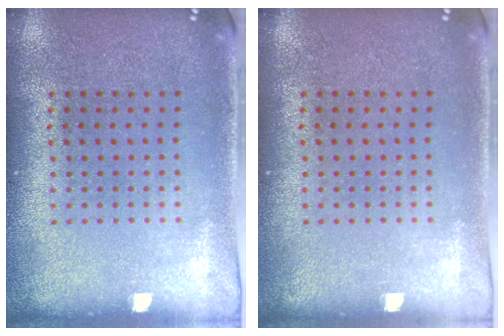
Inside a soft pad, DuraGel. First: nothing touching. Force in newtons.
{"total": 0.0}